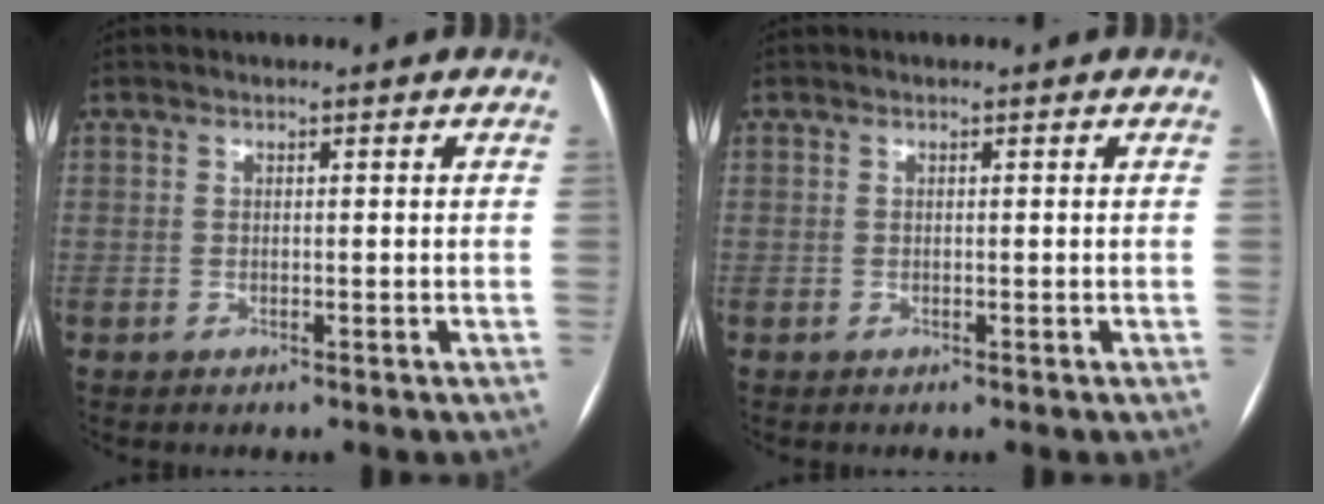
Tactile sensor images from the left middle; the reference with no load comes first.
{"total": 0.0}